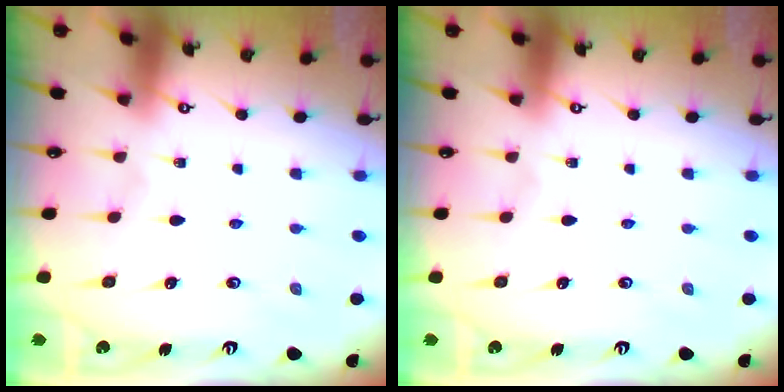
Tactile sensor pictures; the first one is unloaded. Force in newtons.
{"total": 0.0}